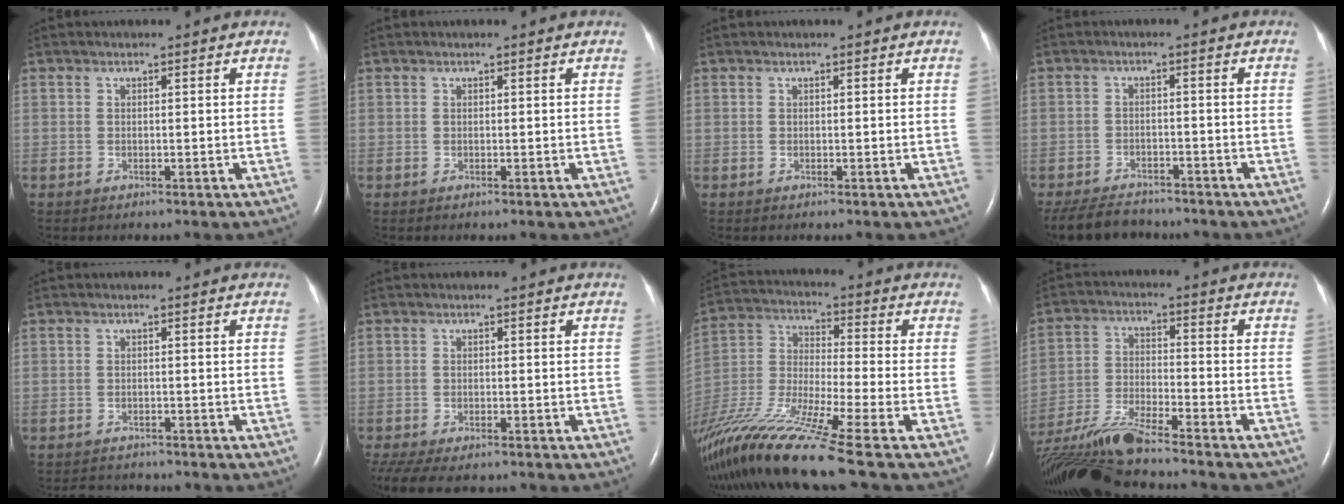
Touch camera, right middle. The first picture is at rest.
{"total": 0.0}
{"total": 0.0}
{"total": 7.7, "force": [-7.0, 2.3, 2.2], "torque": [-0.037, -0.010, -0.111]}
{"total": 3.2, "force": [-3.1, 0.7, 0.3], "torque": [-0.003, -0.007, -0.045]}
{"total": 9.1, "force": [-6.9, 3.2, 5.0], "torque": [-0.103, -0.006, -0.105]}
{"total": 20.5, "force": [-15.9, -1.5, 12.9], "torque": [-0.297, -0.051, -0.302]}
{"total": 18.4, "force": [-15.8, 1.6, 9.2], "torque": [-0.206, -0.028, -0.273]}